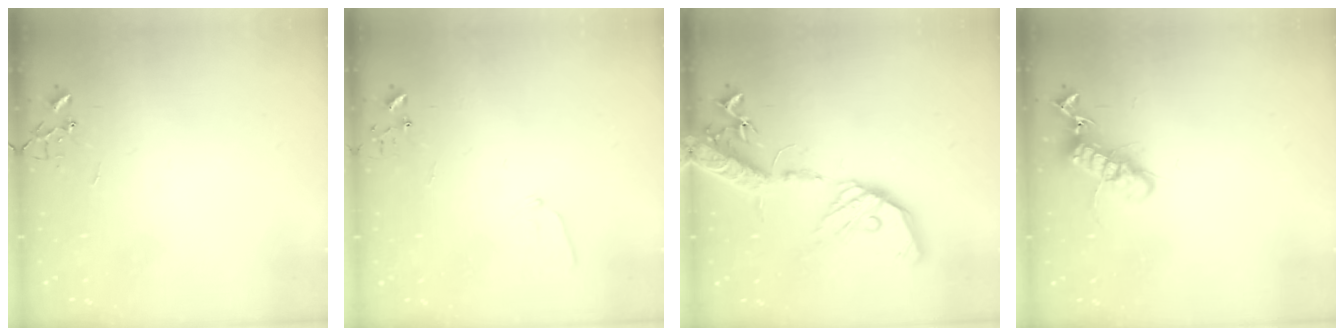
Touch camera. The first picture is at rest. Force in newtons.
{"total": 5.6, "press": 5.6, "slide": 0.6}
{"total": 20.1, "press": 19.7, "slide": 3.7}
{"total": 13.8, "press": 13.8, "slide": 0.7}